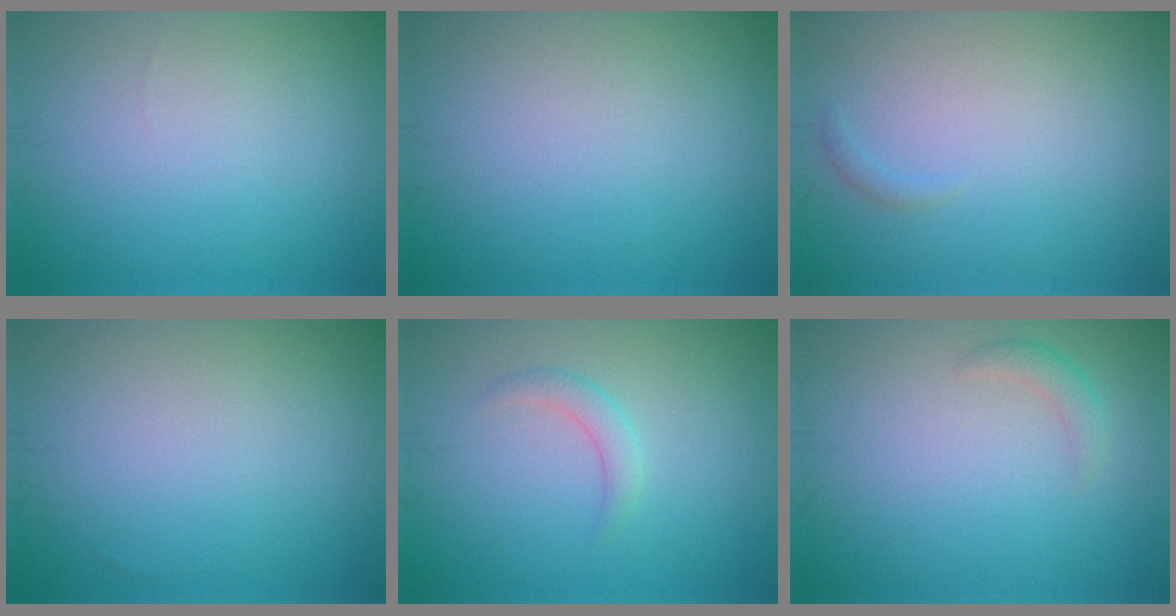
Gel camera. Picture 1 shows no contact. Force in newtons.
{"total": 0.0}
{"total": 0.6, "press": 0.6, "slide": 0.1}
{"total": 0.0}
{"total": 1.5, "press": 1.5, "slide": 0.0}
{"total": 1.4, "press": 1.4, "slide": 0.0}